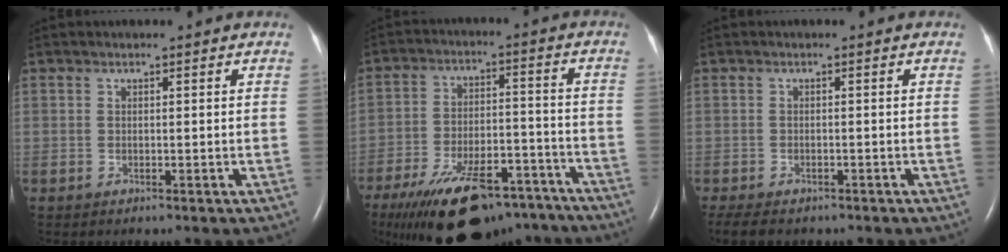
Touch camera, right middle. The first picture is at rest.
{"total": 21.6, "force": [-16.4, 7.8, 11.7], "torque": [-0.200, -0.001, -0.248]}
{"total": 6.1, "force": [-4.8, 2.4, 2.8], "torque": [-0.049, -0.013, -0.069]}